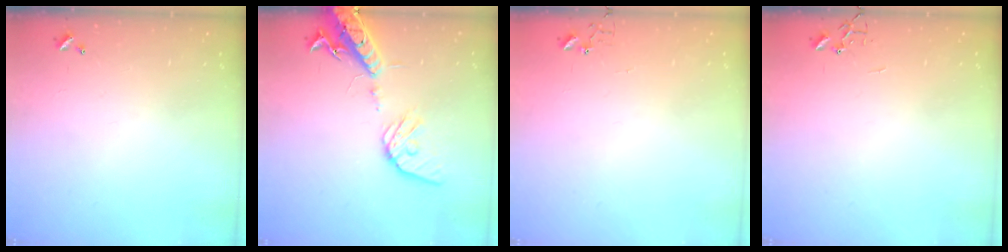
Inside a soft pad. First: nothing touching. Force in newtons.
{"total": 17.5, "press": 17.1, "slide": 3.5}
{"total": 5.0, "press": 5.0, "slide": 0.3}
{"total": 0.0}